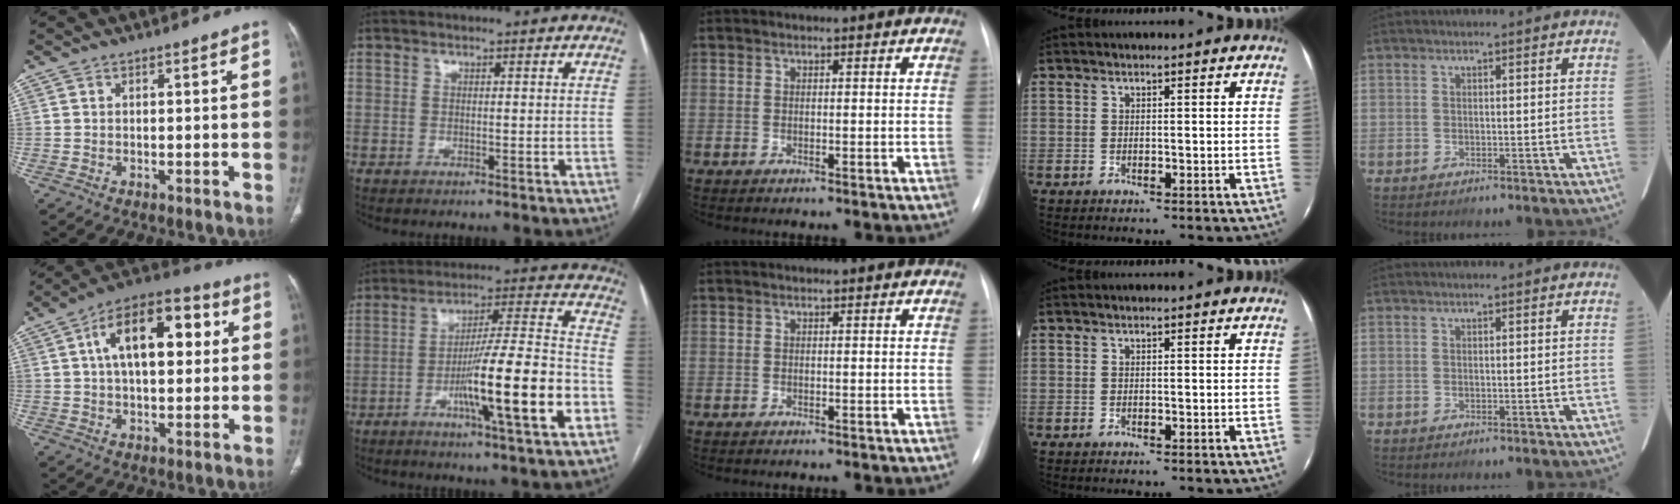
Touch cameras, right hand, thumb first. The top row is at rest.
{"thumb": {"total": 17.0, "force": [4.2, 8.8, 14.0], "torque": [-0.197, 0.022, 0.060]}, "index": {"total": 17.2, "force": [-6.2, 0.3, 16.0], "torque": [-0.266, -0.005, -0.097]}}